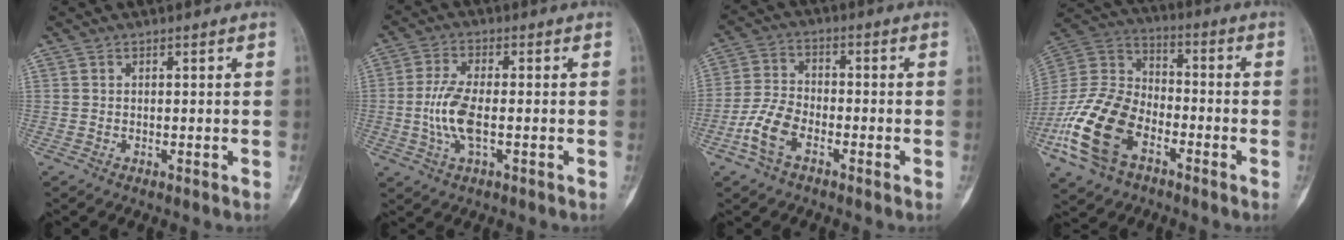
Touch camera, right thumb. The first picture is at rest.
{"total": 7.7, "force": [-1.2, 3.0, 7.0], "torque": [-0.159, 0.007, -0.024]}
{"total": 7.6, "force": [-3.8, 4.3, 5.0], "torque": [-0.107, 0.022, -0.080]}
{"total": 18.2, "force": [-8.1, 11.1, 12.0], "torque": [-0.242, 0.046, -0.162]}